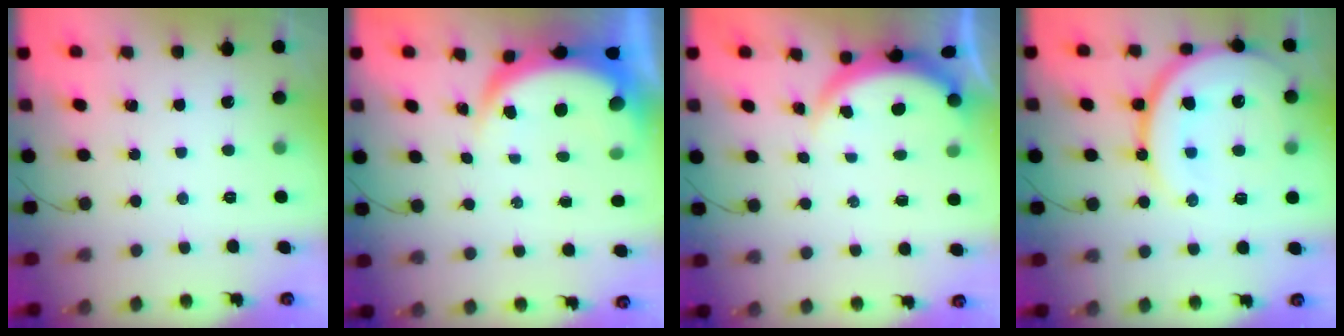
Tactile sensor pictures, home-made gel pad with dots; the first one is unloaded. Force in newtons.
{"total": 6.9, "press": 6.8, "slide": 0.8}
{"total": 3.8, "press": 3.7, "slide": 0.7}
{"total": 18.8, "press": 18.6, "slide": 2.2}